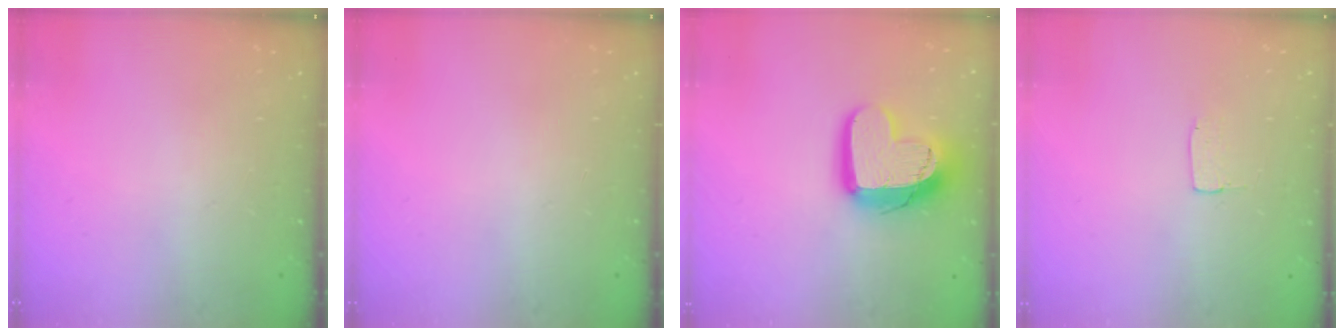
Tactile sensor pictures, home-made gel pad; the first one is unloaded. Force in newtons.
{"total": 0.0}
{"total": 17.0, "press": 17.0, "slide": 1.7}
{"total": 2.9, "press": 2.9, "slide": 0.2}